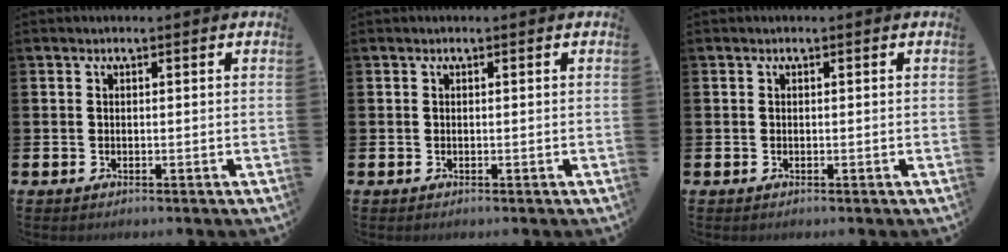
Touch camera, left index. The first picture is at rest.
{"total": 0.0}
{"total": 0.0}